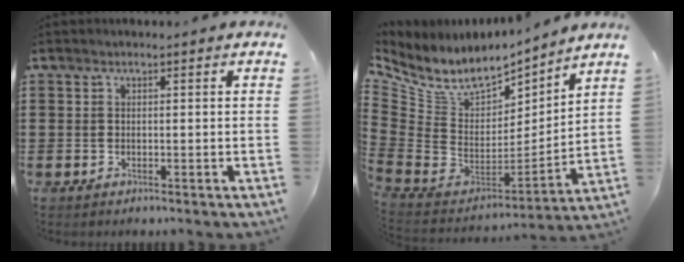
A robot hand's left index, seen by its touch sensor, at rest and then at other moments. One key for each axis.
{"total": 8.0, "fx": 5.4, "fy": 4.5, "fz": 3.8, "tx": -0.113, "ty": -0.044, "tz": 0.097}